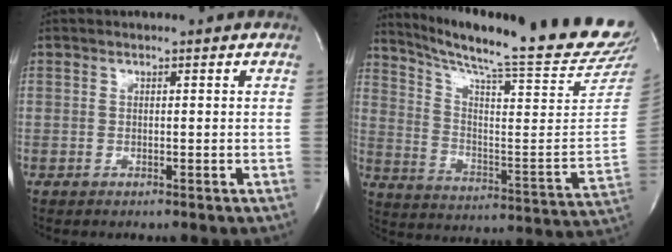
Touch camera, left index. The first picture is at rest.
{"total": 25.9, "force": [22.9, -0.4, 11.9], "torque": [-0.191, -0.104, 0.312]}